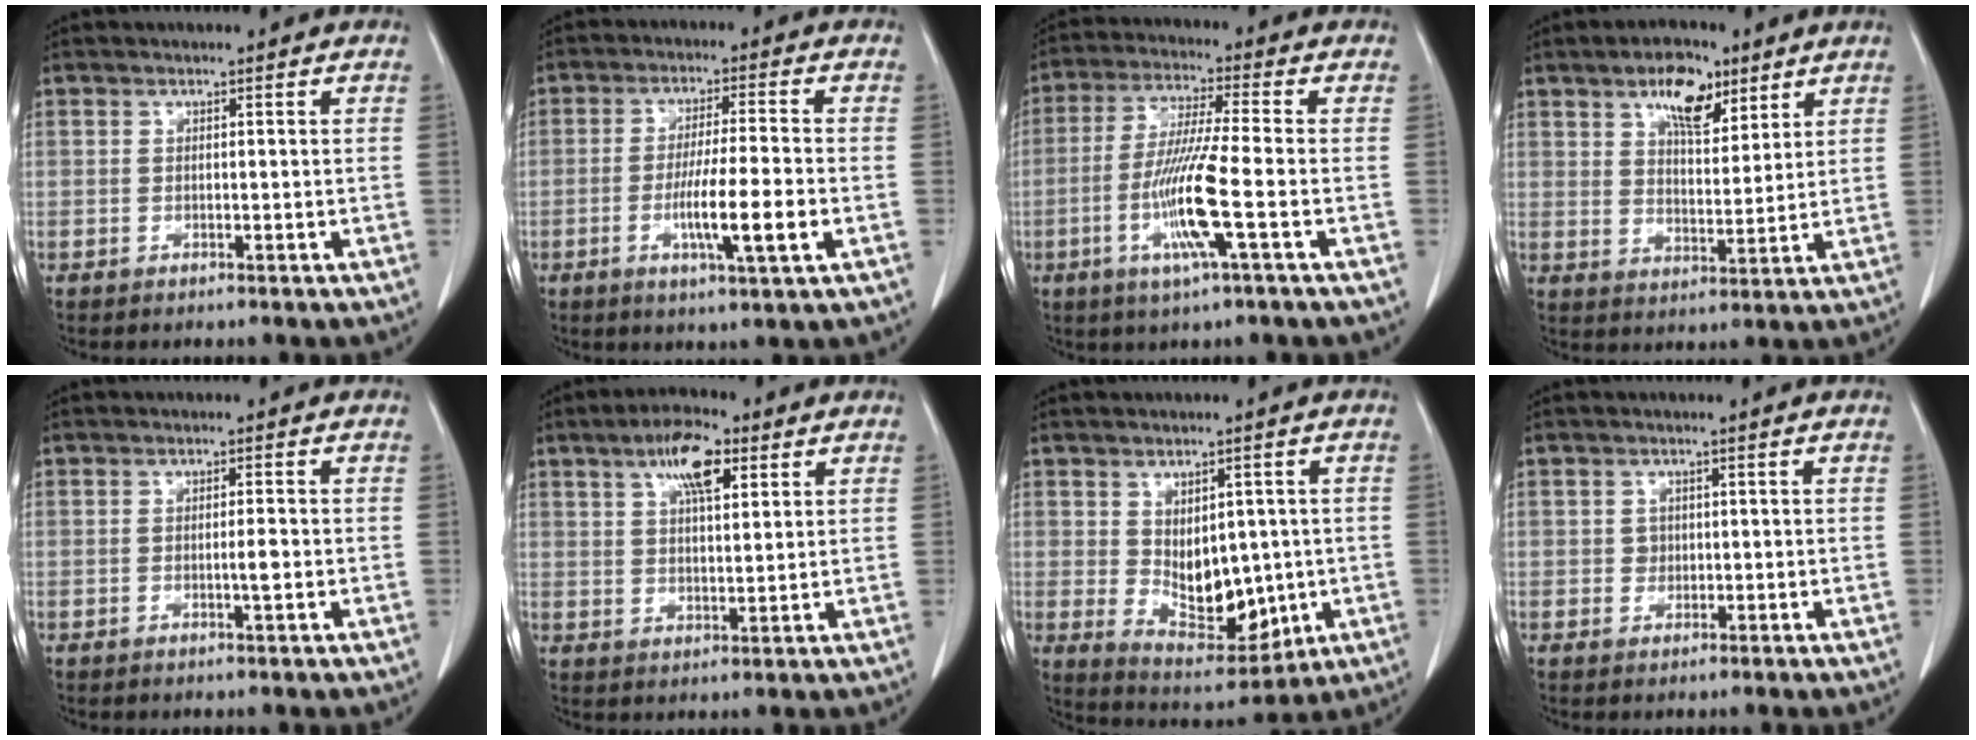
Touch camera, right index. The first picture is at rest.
{"total": 9.0, "force": [-2.6, 0.2, 8.6], "torque": [-0.152, -0.011, -0.046]}
{"total": 10.8, "force": [-3.2, -0.4, 10.3], "torque": [-0.208, -0.014, -0.065]}
{"total": 8.5, "force": [5.2, 3.6, 5.7], "torque": [-0.095, 0.007, 0.089]}
{"total": 1.8, "force": [-0.4, 0.2, 1.8], "torque": [-0.032, 0.000, -0.008]}
{"total": 7.6, "force": [3.9, 2.6, 6.1], "torque": [-0.111, 0.010, 0.066]}
{"total": 10.1, "force": [-0.3, 5.8, 8.2], "torque": [-0.131, -0.008, 0.020]}
{"total": 1.4, "force": [0.0, 1.3, 0.4], "torque": [-0.005, 0.003, 0.003]}